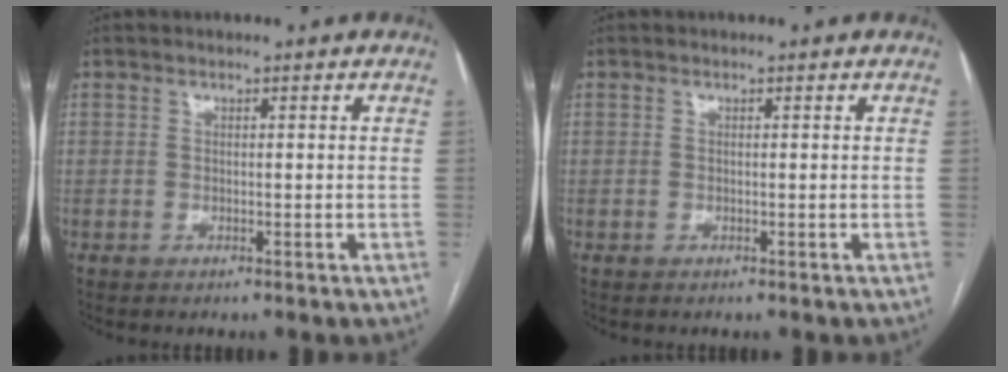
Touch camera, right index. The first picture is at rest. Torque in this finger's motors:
{"motor_torque": [-0.01, 0.00, 0.01, 0.00]}